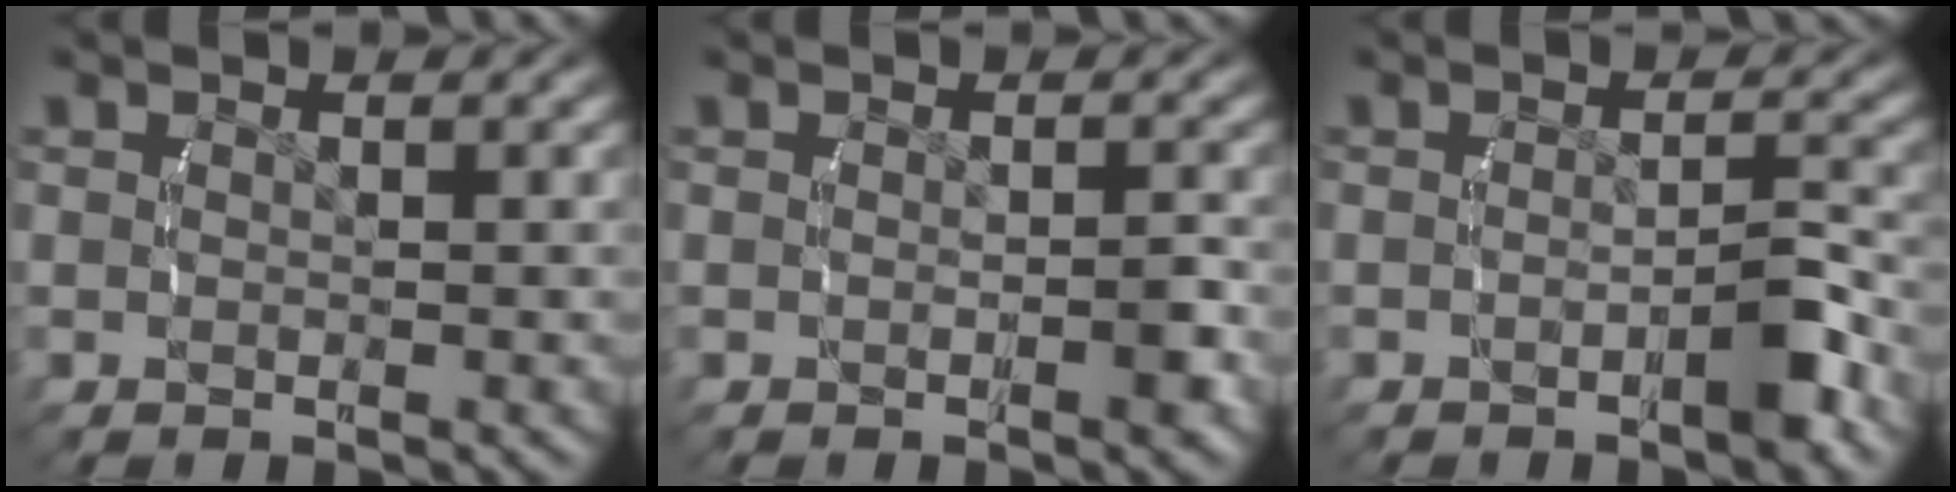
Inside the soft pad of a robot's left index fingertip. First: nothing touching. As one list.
[{"total": 1.2, "force": [-0.7, 0.2, 1.0], "torque": [-0.015, -0.001, -0.011]}, {"total": 2.2, "force": [-1.2, 0.3, 1.8], "torque": [-0.021, 0.002, -0.024]}]